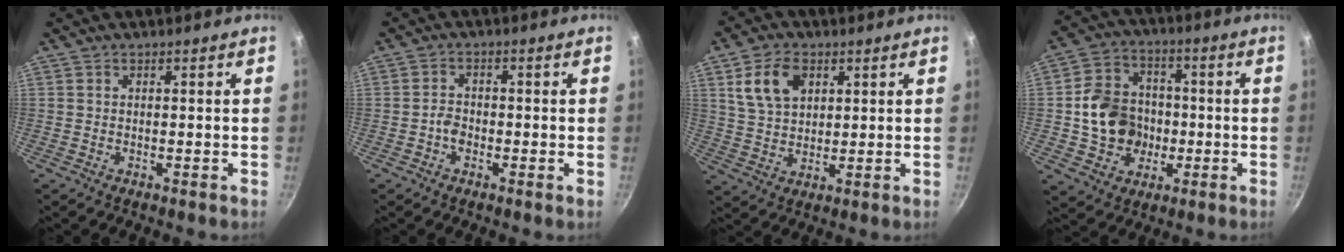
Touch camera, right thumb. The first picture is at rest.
{"total": 2.3, "force": [-1.0, 1.6, 1.4], "torque": [-0.018, 0.013, -0.022]}
{"total": 9.5, "force": [3.7, 6.3, 6.0], "torque": [-0.095, -0.006, 0.072]}
{"total": 13.2, "force": [-1.2, 11.5, 6.5], "torque": [-0.086, 0.033, -0.020]}